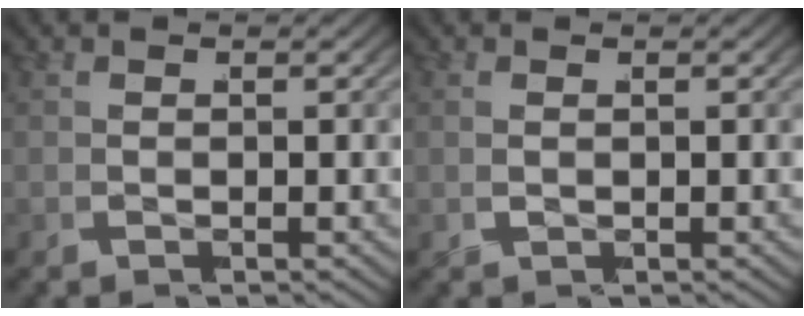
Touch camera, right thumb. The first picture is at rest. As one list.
[{"total": 0.0}]